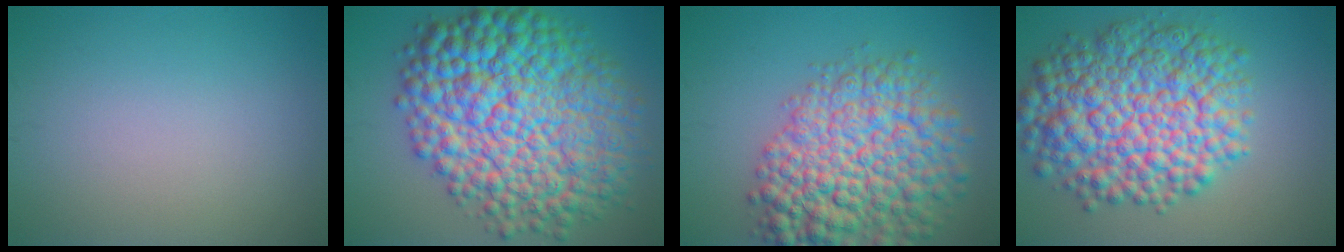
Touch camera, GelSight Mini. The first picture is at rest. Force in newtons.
{"total": 16.1, "press": 16.1, "slide": 0.1}
{"total": 10.8, "press": 10.8, "slide": 0.4}
{"total": 11.9, "press": 11.9, "slide": 0.3}